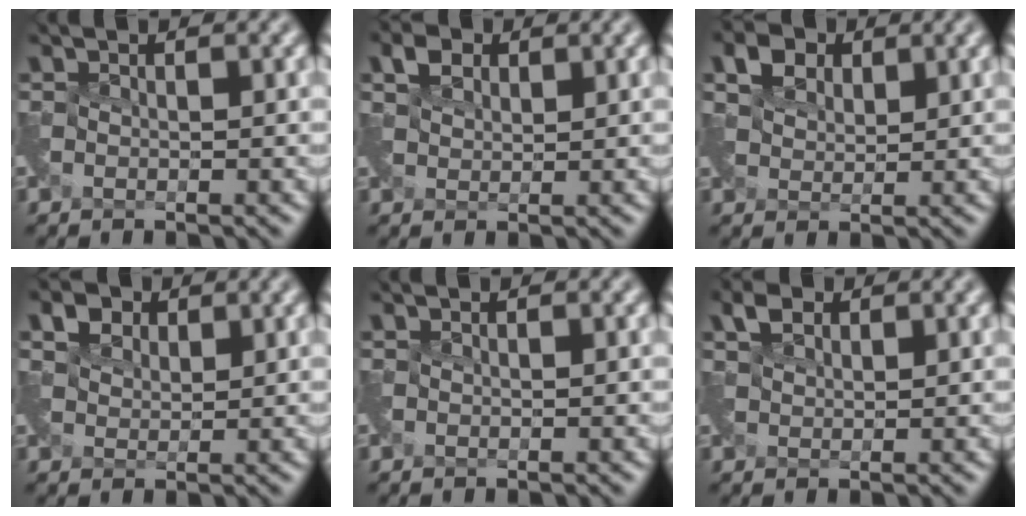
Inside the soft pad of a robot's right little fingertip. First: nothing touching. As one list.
[{"total": 1.8, "force": [1.4, 1.0, 0.6], "torque": [-0.014, 0.004, 0.027]}, {"total": 2.6, "force": [1.8, 1.6, 1.1], "torque": [-0.023, 0.003, 0.034]}, {"total": 2.1, "force": [1.6, 1.2, 0.6], "torque": [-0.013, 0.002, 0.030]}, {"total": 0.0}, {"total": 1.8, "force": [1.4, 0.8, 0.6], "torque": [-0.015, 0.006, 0.029]}]